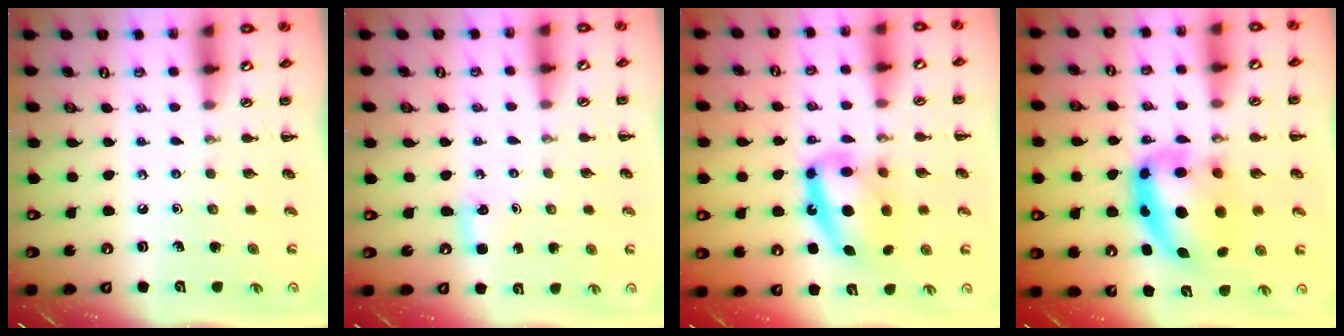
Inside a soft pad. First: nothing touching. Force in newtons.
{"total": 2.5, "press": 2.4, "slide": 0.8}
{"total": 13.1, "press": 12.7, "slide": 3.2}
{"total": 11.7, "press": 11.3, "slide": 2.8}